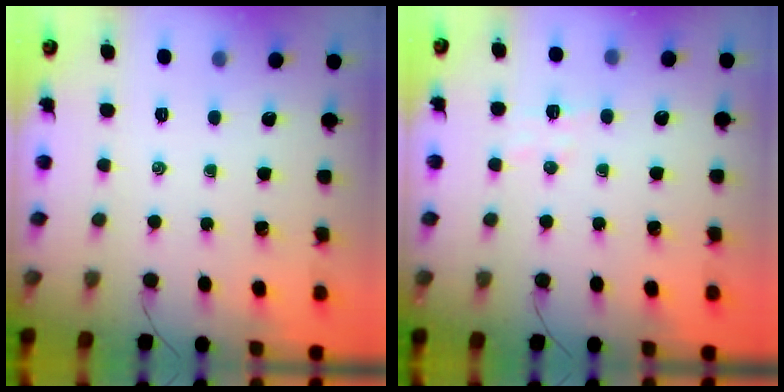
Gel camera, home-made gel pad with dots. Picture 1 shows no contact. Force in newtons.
{"total": 4.4, "press": 4.2, "slide": 1.1}